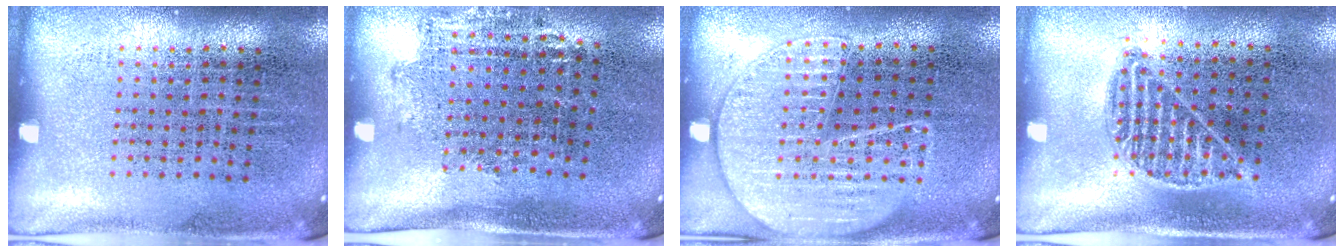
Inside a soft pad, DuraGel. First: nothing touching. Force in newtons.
{"total": 1.3, "press": 1.0, "slide": 0.8}
{"total": 1.5, "press": 1.5, "slide": 0.1}
{"total": 0.9, "press": 0.9, "slide": 0.4}